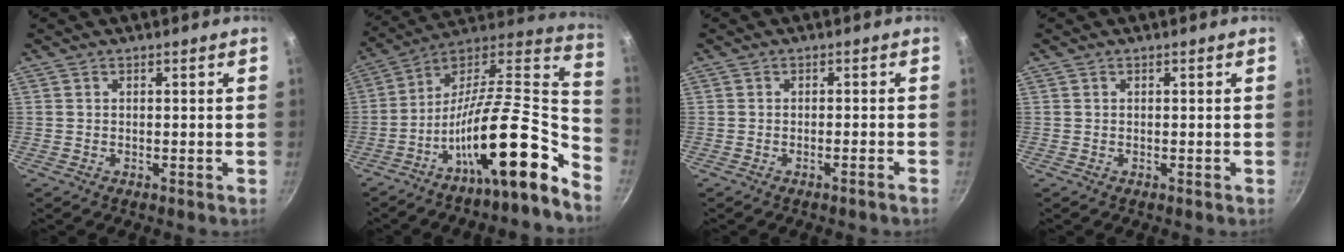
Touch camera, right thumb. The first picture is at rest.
{"total": 23.1, "force": [-12.8, 5.6, 18.4], "torque": [-0.235, 0.074, -0.240]}
{"total": 1.4, "force": [-1.0, -0.1, 1.0], "torque": [-0.024, 0.014, -0.013]}
{"total": 0.0}